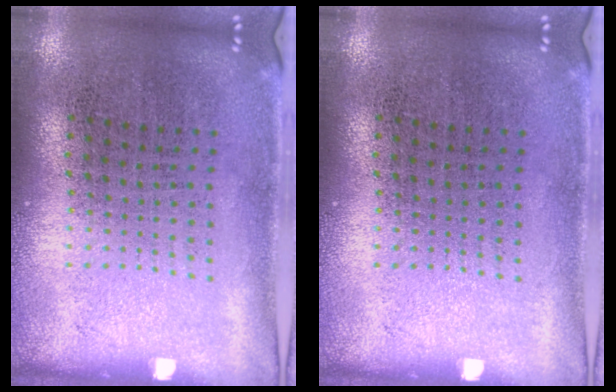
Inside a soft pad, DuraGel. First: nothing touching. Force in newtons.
{"total": 0.0}